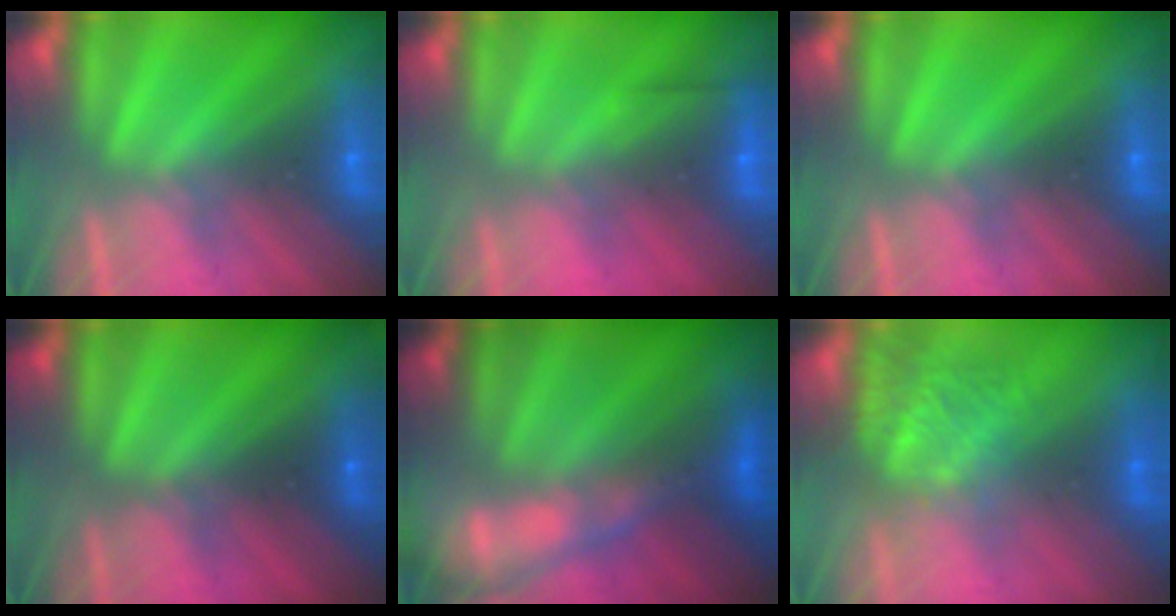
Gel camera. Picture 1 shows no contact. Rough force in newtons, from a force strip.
{"total": 2.6}
{"total": 0.0}
{"total": 2.0}
{"total": 5.6}
{"total": 4.6}